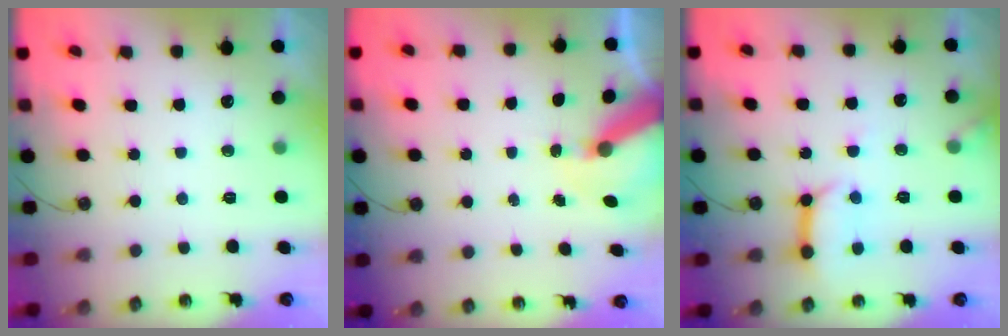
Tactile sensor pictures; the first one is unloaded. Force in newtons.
{"total": 8.9, "press": 8.8, "slide": 1.2}
{"total": 11.0, "press": 11.0, "slide": 1.2}